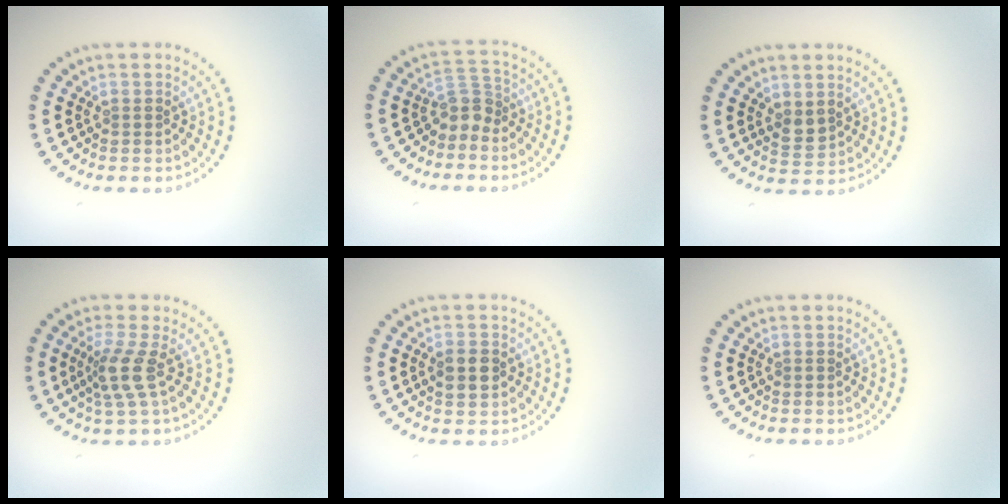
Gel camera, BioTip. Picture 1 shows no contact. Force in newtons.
{"total": 2.5, "press": 1.9, "slide": 1.6}
{"total": 1.6, "press": 1.5, "slide": 0.5}
{"total": 2.9, "press": 2.2, "slide": 1.8}
{"total": 2.9, "press": 2.9, "slide": 0.0}
{"total": 0.0}